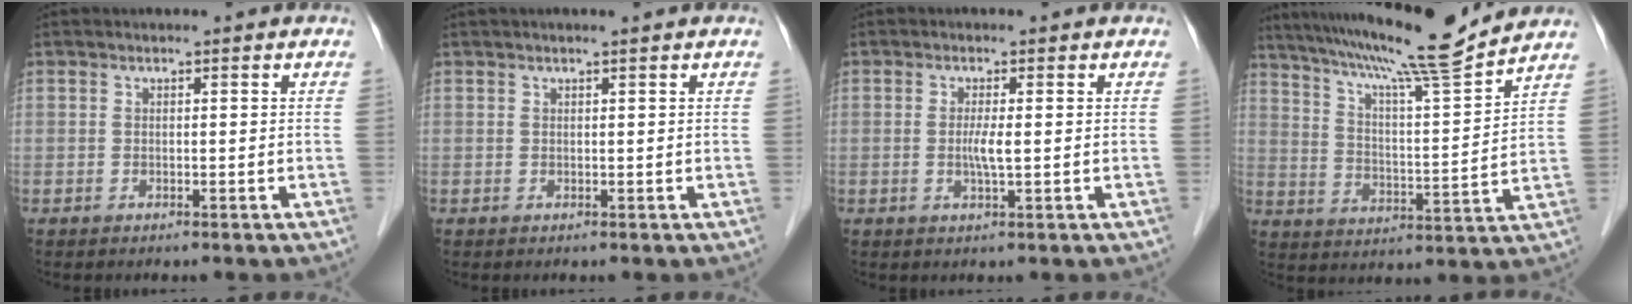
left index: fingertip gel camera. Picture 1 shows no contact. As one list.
[{"total": 1.4, "force": [1.1, -0.1, 0.9], "torque": [-0.013, 0.013, 0.019]}, {"total": 2.3, "force": [-0.1, 0.0, 2.3], "torque": [-0.050, -0.003, -0.002]}, {"total": 15.9, "force": [14.0, -1.3, 7.3], "torque": [-0.133, -0.008, 0.219]}]